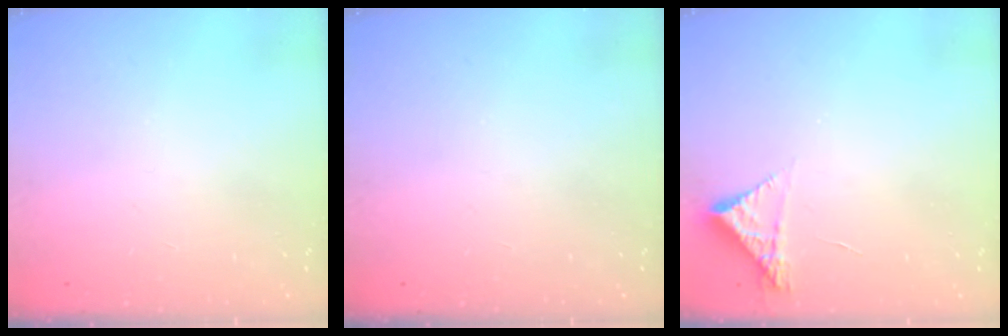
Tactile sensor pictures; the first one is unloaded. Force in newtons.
{"total": 0.0}
{"total": 4.3, "press": 4.3, "slide": 0.3}